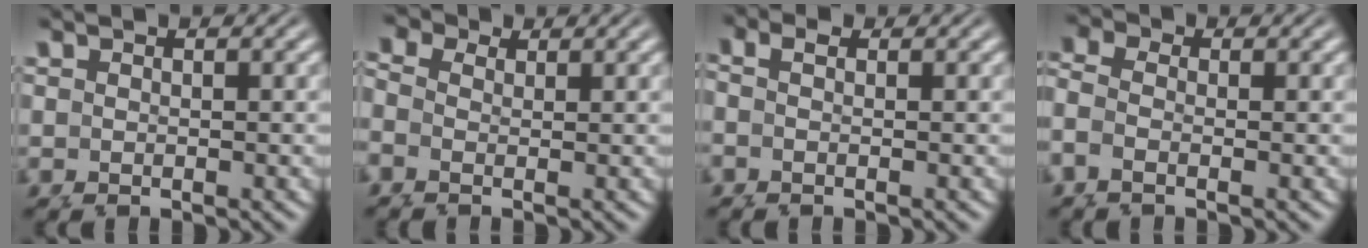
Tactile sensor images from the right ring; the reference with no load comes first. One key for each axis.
{"total": 2.7, "fx": 1.1, "fy": 2.0, "fz": 1.3, "tx": -0.033, "ty": -0.004, "tz": 0.013}
{"total": 1.3, "fx": 0.2, "fy": 0.4, "fz": 1.2, "tx": -0.031, "ty": -0.001, "tz": 0.001}
{"total": 3.4, "fx": -0.4, "fy": 2.6, "fz": 2.1, "tx": -0.067, "ty": -0.011, "tz": -0.007}